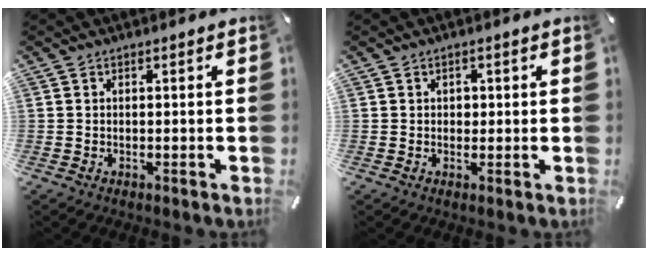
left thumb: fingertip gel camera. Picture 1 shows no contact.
{"total": 1.3, "force": [0.2, 1.2, 0.5], "torque": [0.003, -0.001, -0.002]}